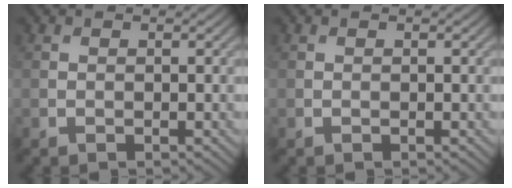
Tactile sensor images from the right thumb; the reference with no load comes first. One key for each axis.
{"total": 0.0}